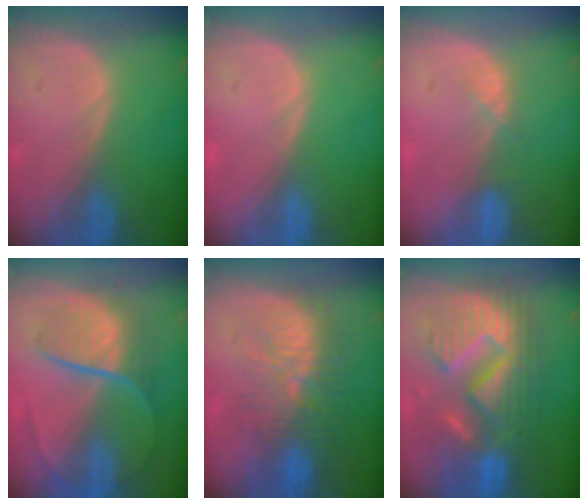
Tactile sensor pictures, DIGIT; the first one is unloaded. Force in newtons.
{"total": 0.0}
{"total": 1.9, "press": 1.7, "slide": 0.9}
{"total": 8.9, "press": 7.5, "slide": 4.7}
{"total": 9.3, "press": 9.1, "slide": 2.1}
{"total": 13.1, "press": 13.0, "slide": 1.4}